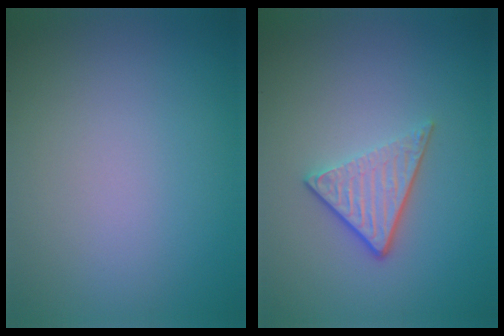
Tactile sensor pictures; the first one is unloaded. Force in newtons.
{"total": 3.4, "press": 2.6, "slide": 2.2}